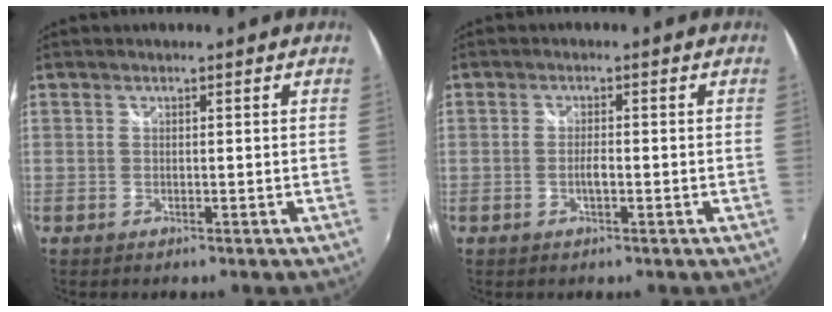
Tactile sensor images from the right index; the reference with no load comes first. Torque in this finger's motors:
{"motor_torque": [0.54, -0.13, 0.19, 0.05]}